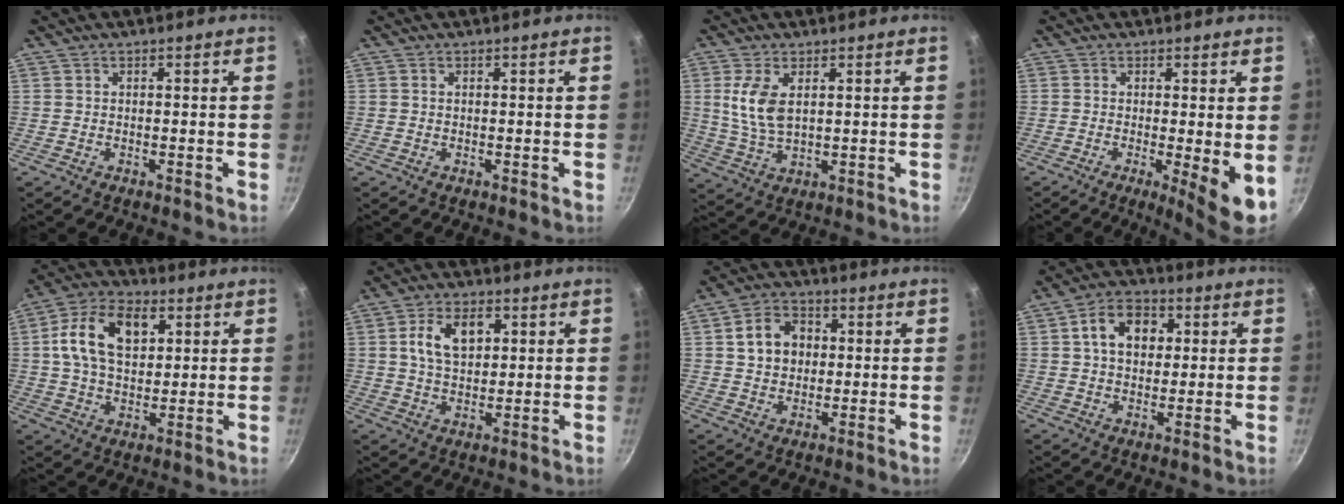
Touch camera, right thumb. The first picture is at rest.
{"total": 0.0}
{"total": 7.9, "force": [2.1, 4.2, 6.4], "torque": [-0.128, -0.014, 0.046]}
{"total": 6.3, "force": [-0.7, 1.1, 6.2], "torque": [-0.087, -0.016, -0.006]}
{"total": 14.0, "force": [3.7, 9.0, 10.0], "torque": [-0.161, 0.007, 0.054]}
{"total": 9.3, "force": [2.4, 5.9, 6.7], "torque": [-0.101, 0.003, 0.038]}
{"total": 8.4, "force": [1.5, 6.7, 4.9], "torque": [-0.060, 0.012, 0.018]}
{"total": 9.4, "force": [2.2, 6.8, 6.1], "torque": [-0.077, 0.011, 0.025]}